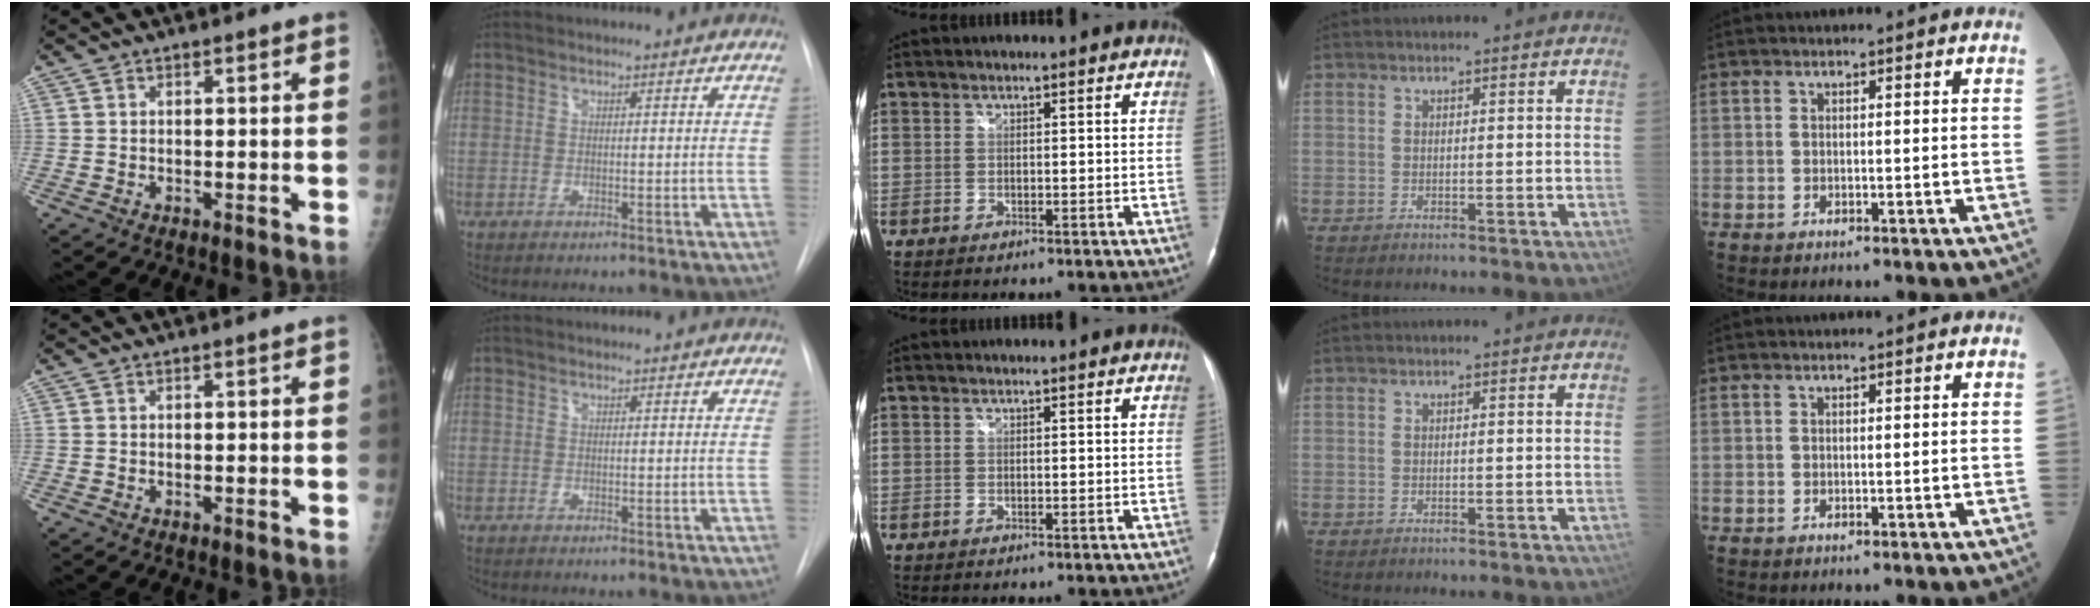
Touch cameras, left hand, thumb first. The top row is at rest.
{}